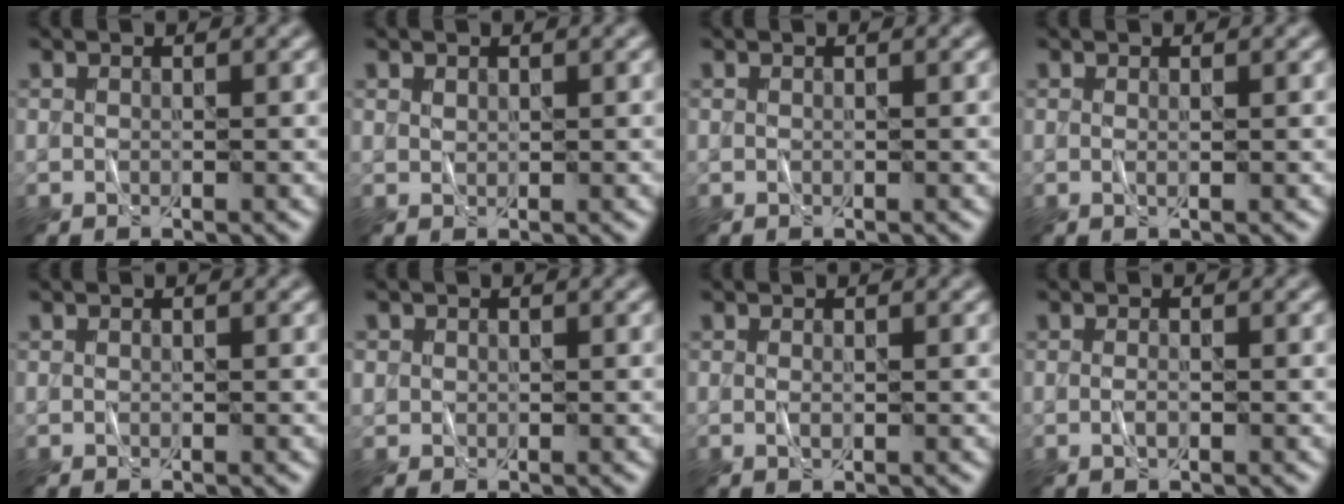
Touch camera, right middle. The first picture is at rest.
{"total": 0.6, "force": [0.5, 0.4, 0.2], "torque": [-0.007, 0.000, 0.012]}
{"total": 0.0}
{"total": 0.5, "force": [0.1, 0.1, 0.5], "torque": [-0.007, 0.001, 0.002]}
{"total": 0.0}
{"total": 0.8, "force": [0.1, 0.8, 0.0], "torque": [0.006, -0.002, 0.003]}
{"total": 0.5, "force": [0.0, 0.1, 0.5], "torque": [-0.011, -0.001, 0.000]}
{"total": 0.8, "force": [-0.3, 0.2, 0.7], "torque": [-0.016, -0.001, -0.005]}